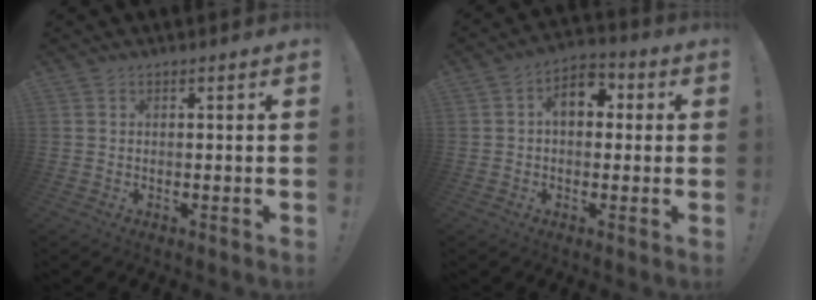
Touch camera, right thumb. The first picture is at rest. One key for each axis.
{"total": 9.0, "fx": 1.7, "fy": 6.0, "fz": 6.4, "tx": -0.092, "ty": 0.009, "tz": 0.031}